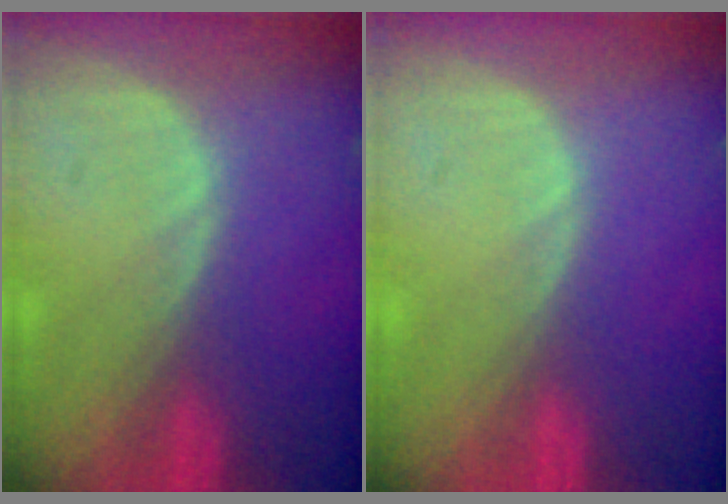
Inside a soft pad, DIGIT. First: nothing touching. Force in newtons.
{"total": 0.0}